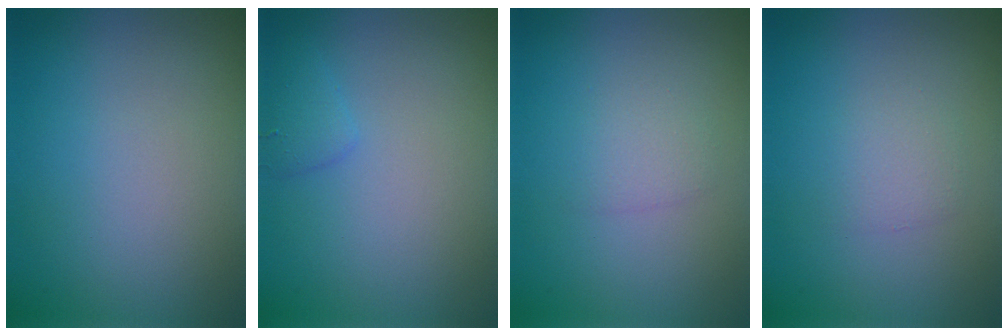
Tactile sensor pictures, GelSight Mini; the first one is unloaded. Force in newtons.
{"total": 1.1, "press": 1.1, "slide": 0.1}
{"total": 1.4, "press": 1.4, "slide": 0.1}
{"total": 1.4, "press": 1.4, "slide": 0.1}